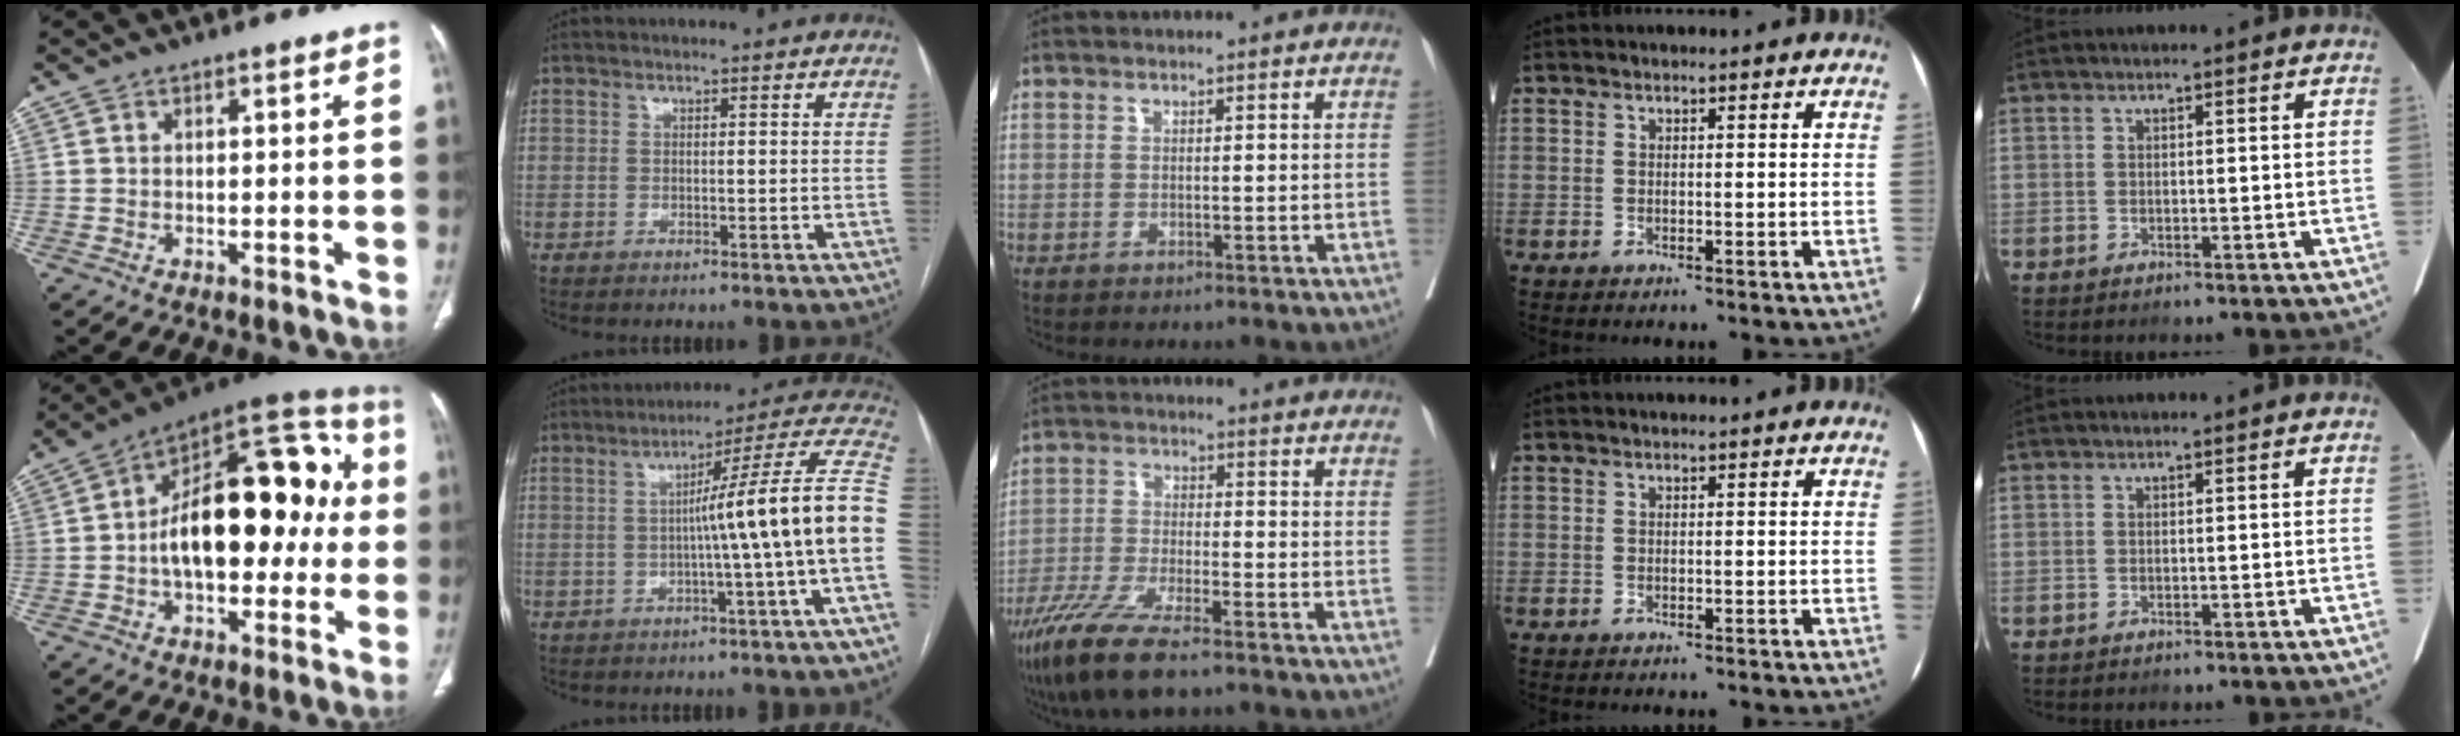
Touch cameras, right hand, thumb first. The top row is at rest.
{"thumb": {"total": 24.4, "force": [0.3, 13.2, 20.5], "torque": [-0.277, 0.051, -0.005]}, "index": {"total": 15.0, "force": [-1.4, -2.2, 14.7], "torque": [-0.182, 0.030, -0.030]}, "middle": {"total": 10.9, "force": [-7.7, 1.7, 7.5], "torque": [-0.145, -0.031, -0.136]}}